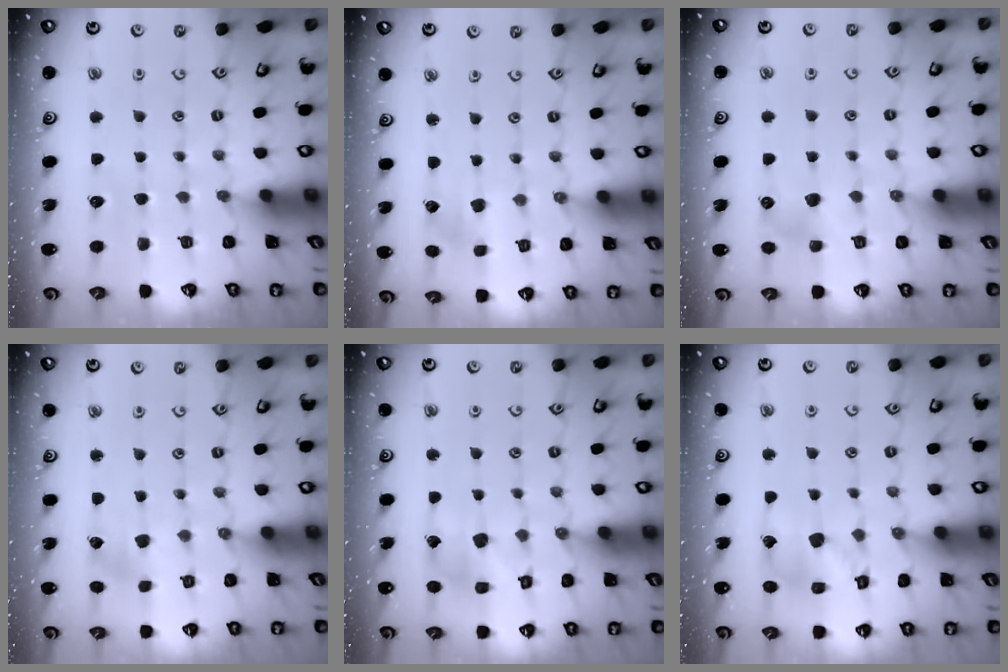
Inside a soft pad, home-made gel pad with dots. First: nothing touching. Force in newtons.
{"total": 2.3, "press": 2.3, "slide": 0.3}
{"total": 4.5, "press": 4.5, "slide": 0.6}
{"total": 2.5, "press": 2.4, "slide": 0.6}
{"total": 11.7, "press": 11.6, "slide": 1.5}
{"total": 12.7, "press": 12.6, "slide": 1.8}